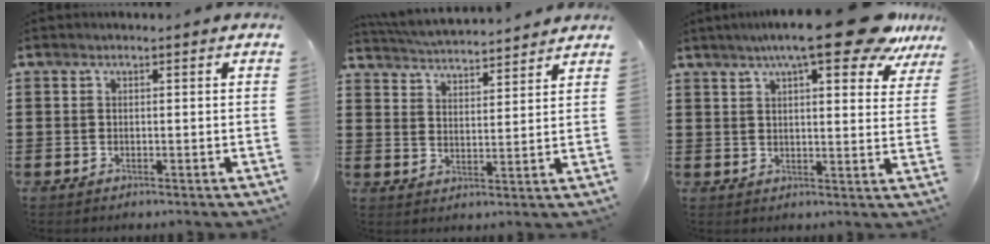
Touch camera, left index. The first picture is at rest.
{"total": 4.5, "force": [4.5, -0.1, 0.3], "torque": [-0.024, -0.027, 0.079]}
{"total": 13.3, "force": [9.3, 1.9, 9.4], "torque": [-0.156, -0.026, 0.151]}